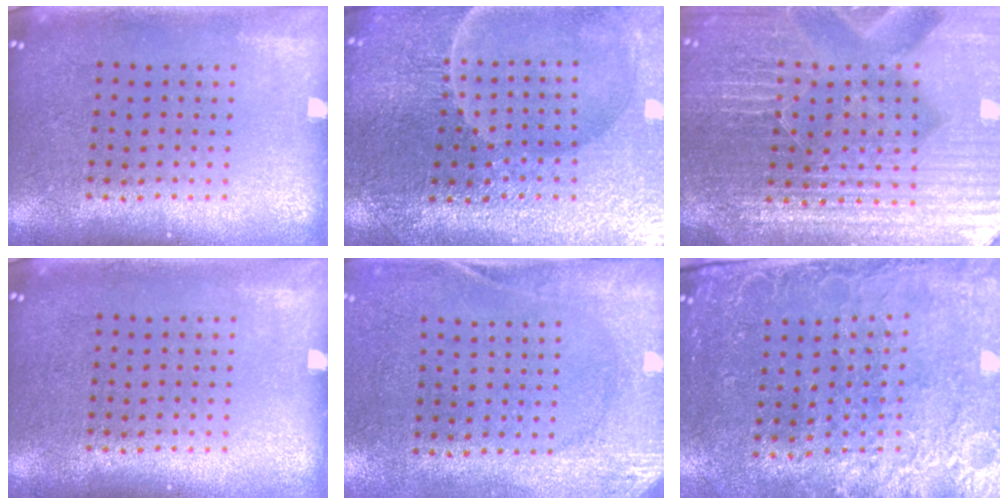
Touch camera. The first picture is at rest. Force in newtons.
{"total": 3.8, "press": 3.7, "slide": 0.4}
{"total": 5.9, "press": 5.4, "slide": 2.4}
{"total": 0.0}
{"total": 2.7, "press": 2.1, "slide": 1.7}
{"total": 2.7, "press": 2.4, "slide": 1.2}